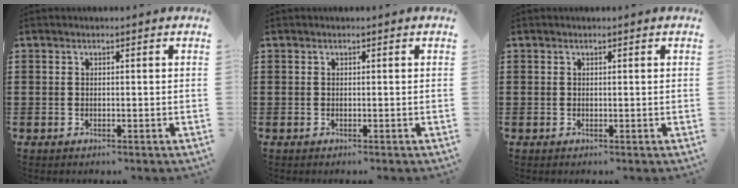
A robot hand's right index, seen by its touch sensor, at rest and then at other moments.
{"total": 0.0}
{"total": 0.0}